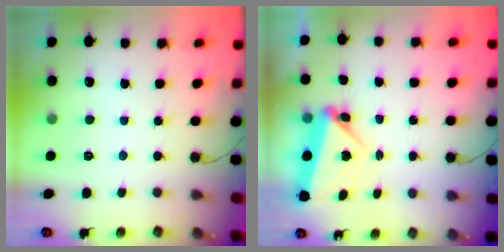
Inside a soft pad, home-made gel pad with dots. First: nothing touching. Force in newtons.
{"total": 6.9, "press": 4.8, "slide": 4.9}